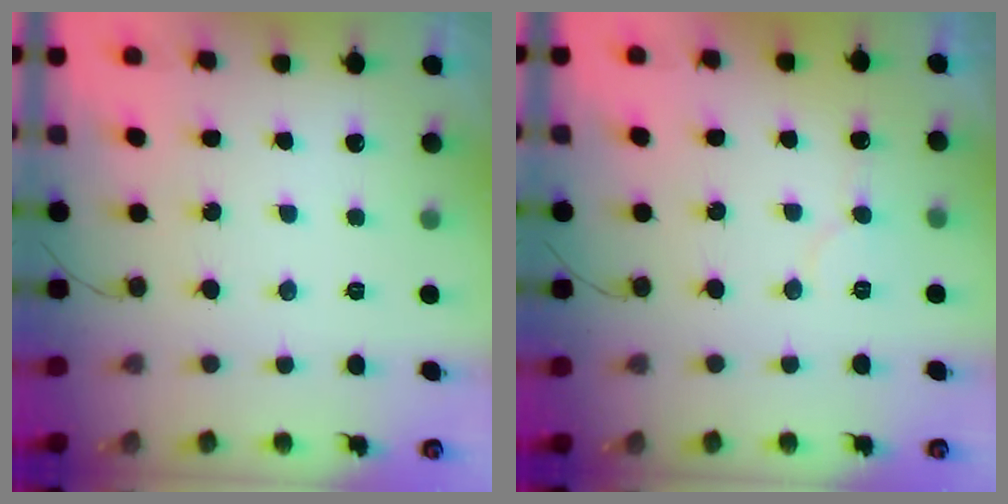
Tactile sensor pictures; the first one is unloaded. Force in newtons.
{"total": 6.1, "press": 6.1, "slide": 0.5}